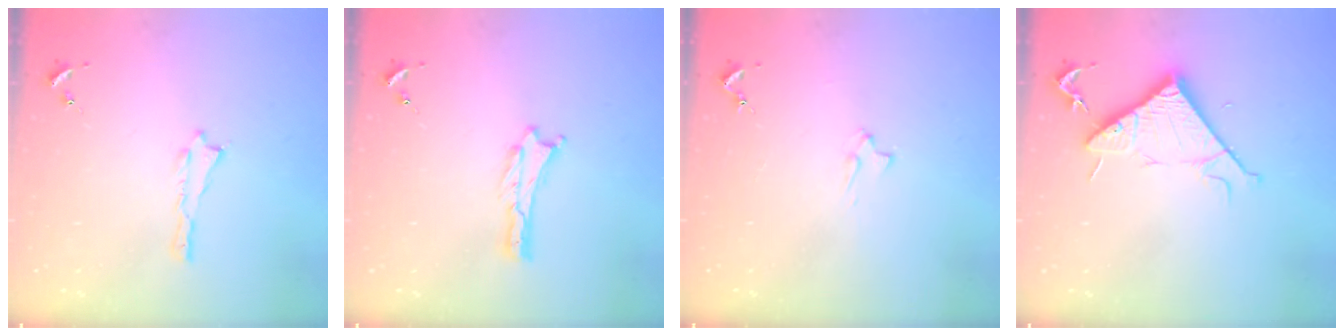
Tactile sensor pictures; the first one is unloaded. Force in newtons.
{"total": 0.0}
{"total": 2.1, "press": 2.1, "slide": 0.3}
{"total": 8.3, "press": 8.3, "slide": 0.6}